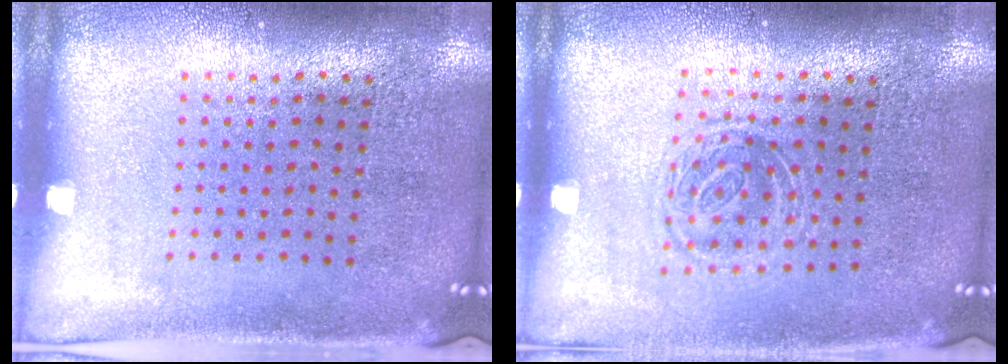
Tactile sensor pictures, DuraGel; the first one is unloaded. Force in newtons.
{"total": 1.4, "press": 1.0, "slide": 0.9}